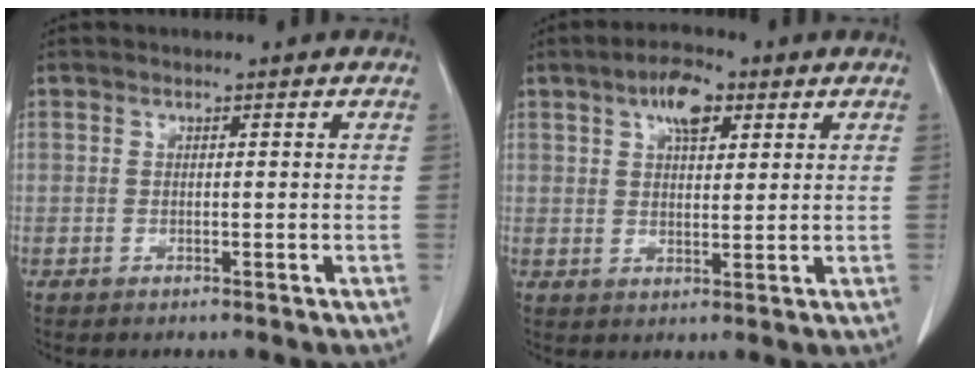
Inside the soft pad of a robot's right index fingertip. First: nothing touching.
{"total": 6.5, "force": [3.2, 3.0, 4.9], "torque": [-0.088, 0.011, 0.054]}